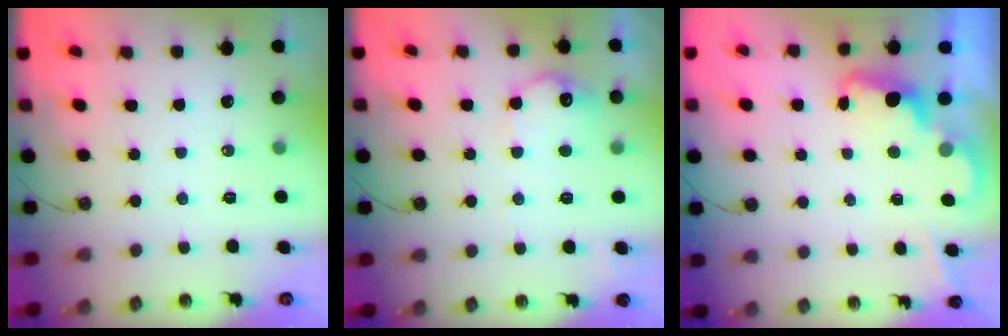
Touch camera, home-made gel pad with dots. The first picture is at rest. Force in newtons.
{"total": 11.2, "press": 11.2, "slide": 0.5}
{"total": 2.4, "press": 2.4, "slide": 0.5}